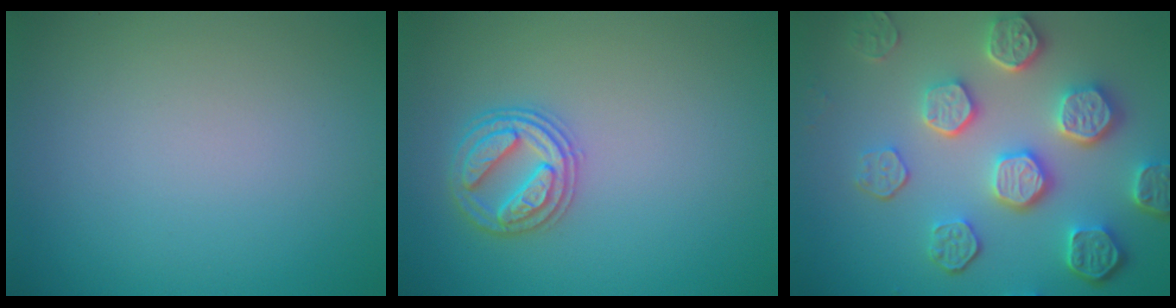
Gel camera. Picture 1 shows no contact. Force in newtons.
{"total": 2.9, "press": 2.9, "slide": 0.4}
{"total": 7.3, "press": 5.7, "slide": 4.5}